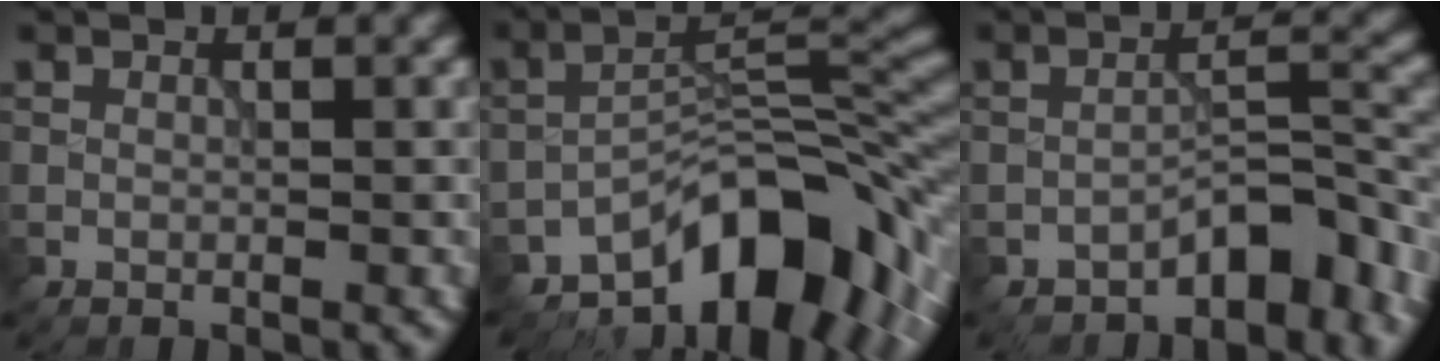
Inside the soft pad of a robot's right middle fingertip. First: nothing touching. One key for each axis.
{"total": 11.7, "fx": -7.4, "fy": 4.6, "fz": 7.8, "tx": -0.091, "ty": 0.008, "tz": -0.136}
{"total": 5.3, "fx": -3.8, "fy": 2.0, "fz": 3.1, "tx": -0.032, "ty": 0.010, "tz": -0.063}